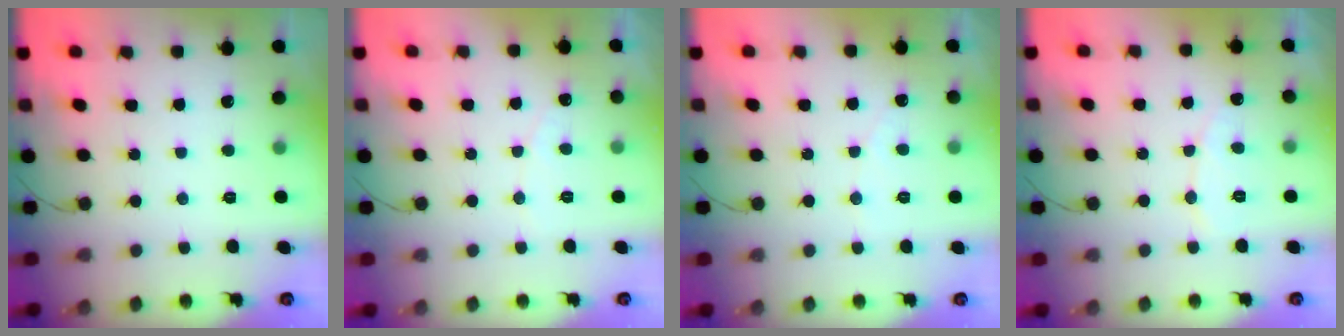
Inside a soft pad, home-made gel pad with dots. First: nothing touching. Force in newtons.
{"total": 2.5, "press": 2.5, "slide": 0.1}
{"total": 2.5, "press": 2.5, "slide": 0.1}
{"total": 5.4, "press": 5.4, "slide": 0.4}